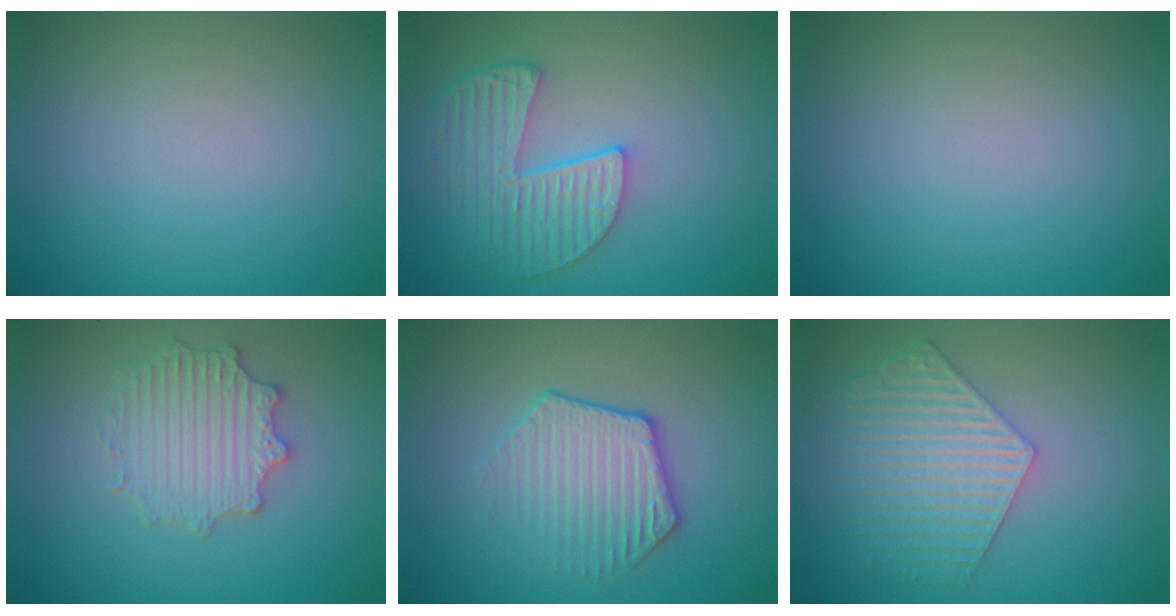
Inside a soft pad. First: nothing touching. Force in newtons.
{"total": 5.3, "press": 4.4, "slide": 3.0}
{"total": 0.0}
{"total": 3.0, "press": 2.9, "slide": 0.8}
{"total": 3.5, "press": 3.1, "slide": 1.6}
{"total": 5.9, "press": 4.6, "slide": 3.7}